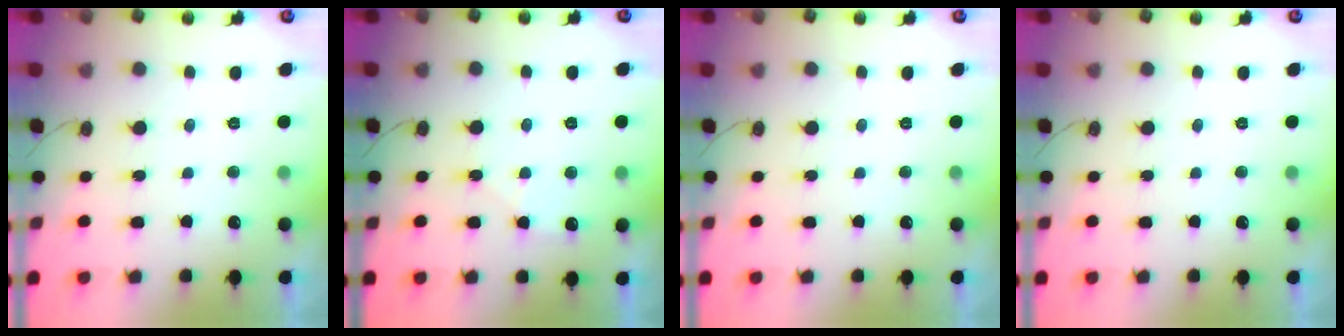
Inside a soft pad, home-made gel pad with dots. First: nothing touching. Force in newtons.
{"total": 5.7, "press": 5.6, "slide": 0.7}
{"total": 0.0}
{"total": 0.0}